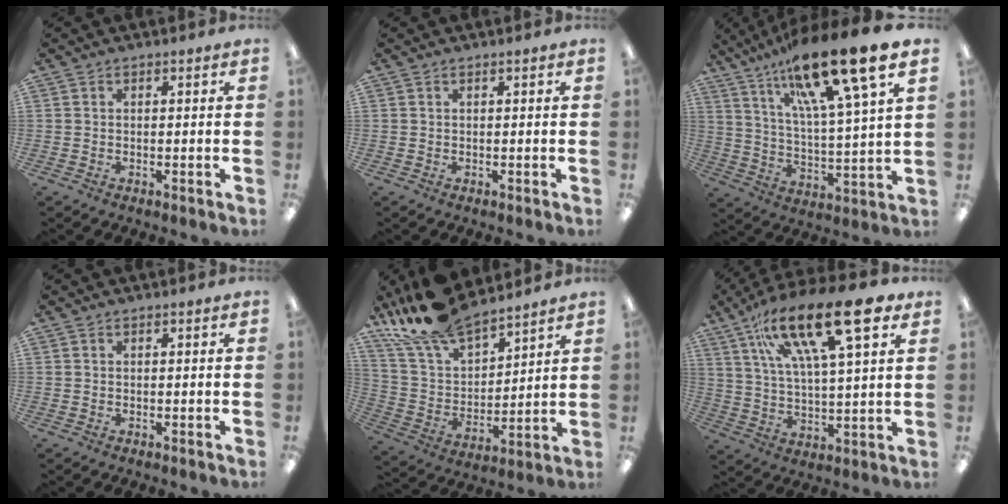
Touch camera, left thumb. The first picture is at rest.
{"total": 0.0}
{"total": 21.3, "force": [15.6, 3.3, 14.0], "torque": [-0.239, -0.098, 0.248]}
{"total": 0.0}
{"total": 18.0, "force": [15.3, 6.1, 7.3], "torque": [-0.168, -0.090, 0.282]}
{"total": 22.1, "force": [13.6, 6.4, 16.2], "torque": [-0.267, -0.067, 0.219]}